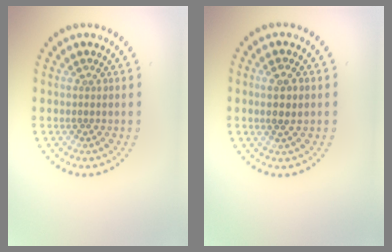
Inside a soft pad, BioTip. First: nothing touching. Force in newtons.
{"total": 1.7, "press": 1.5, "slide": 0.6}